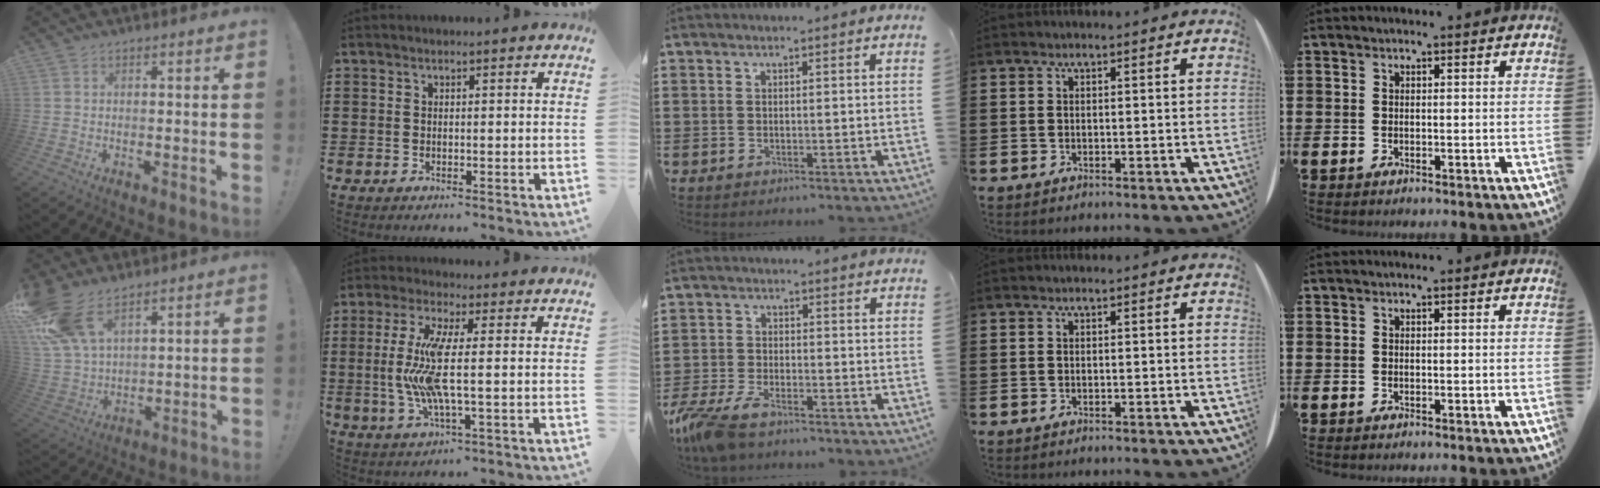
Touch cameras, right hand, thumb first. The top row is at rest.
{"thumb": {"total": 15.7, "force": [10.4, 7.9, 8.6], "torque": [-0.174, -0.045, 0.199]}, "index": {"total": 9.7, "force": [-0.2, 1.6, 9.5], "torque": [-0.220, -0.025, -0.015]}, "middle": {"total": 5.7, "force": [-4.4, 1.5, 3.3], "torque": [-0.097, -0.011, -0.094]}}